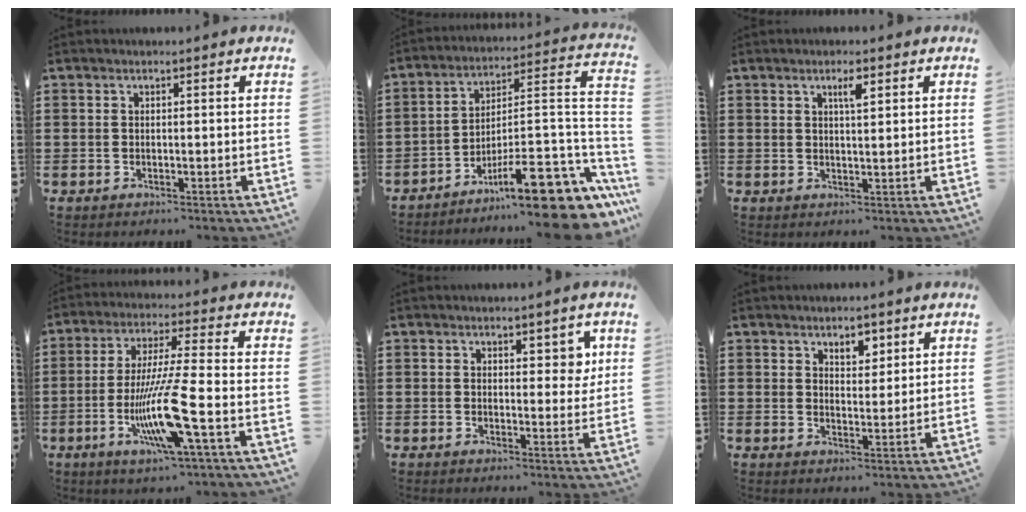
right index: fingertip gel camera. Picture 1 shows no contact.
{"total": 13.9, "force": [-9.5, 3.0, 9.7], "torque": [-0.120, 0.026, -0.162]}
{"total": 2.4, "force": [1.3, 0.5, 2.0], "torque": [-0.035, 0.001, 0.018]}
{"total": 11.9, "force": [-4.1, 0.4, 11.1], "torque": [-0.225, -0.018, -0.082]}
{"total": 3.3, "force": [1.8, 2.2, 1.8], "torque": [-0.019, 0.002, 0.026]}
{"total": 3.5, "force": [2.5, 2.0, 1.4], "torque": [-0.018, 0.004, 0.042]}